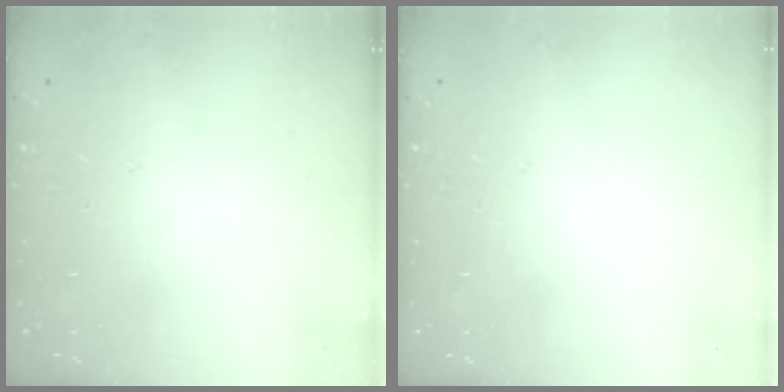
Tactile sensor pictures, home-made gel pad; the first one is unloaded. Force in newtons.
{"total": 0.0}